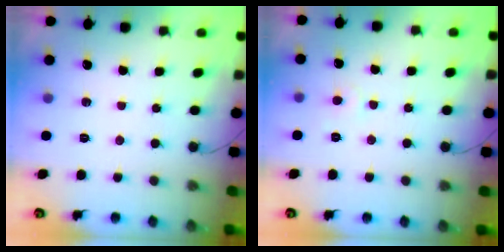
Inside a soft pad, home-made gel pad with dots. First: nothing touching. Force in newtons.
{"total": 3.5, "press": 3.5, "slide": 0.4}